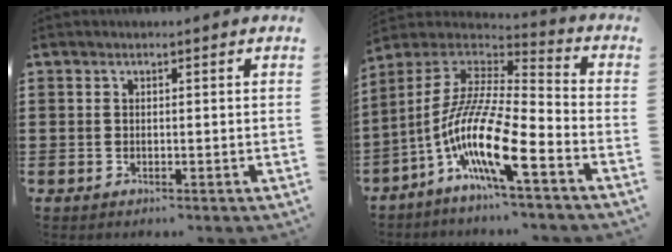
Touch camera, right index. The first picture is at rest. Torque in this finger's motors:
{"motor_torque": [1.09, 1.04, 1.05, 0.21]}